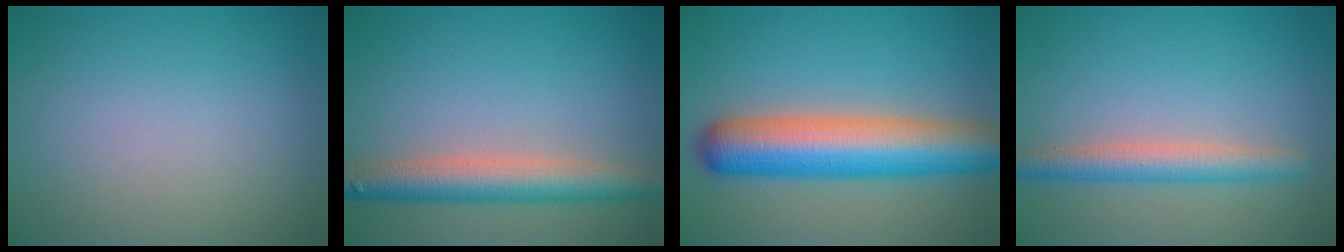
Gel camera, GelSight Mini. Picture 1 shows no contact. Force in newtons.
{"total": 5.0, "press": 5.0, "slide": 0.2}
{"total": 9.3, "press": 9.3, "slide": 0.3}
{"total": 3.4, "press": 3.4, "slide": 0.1}